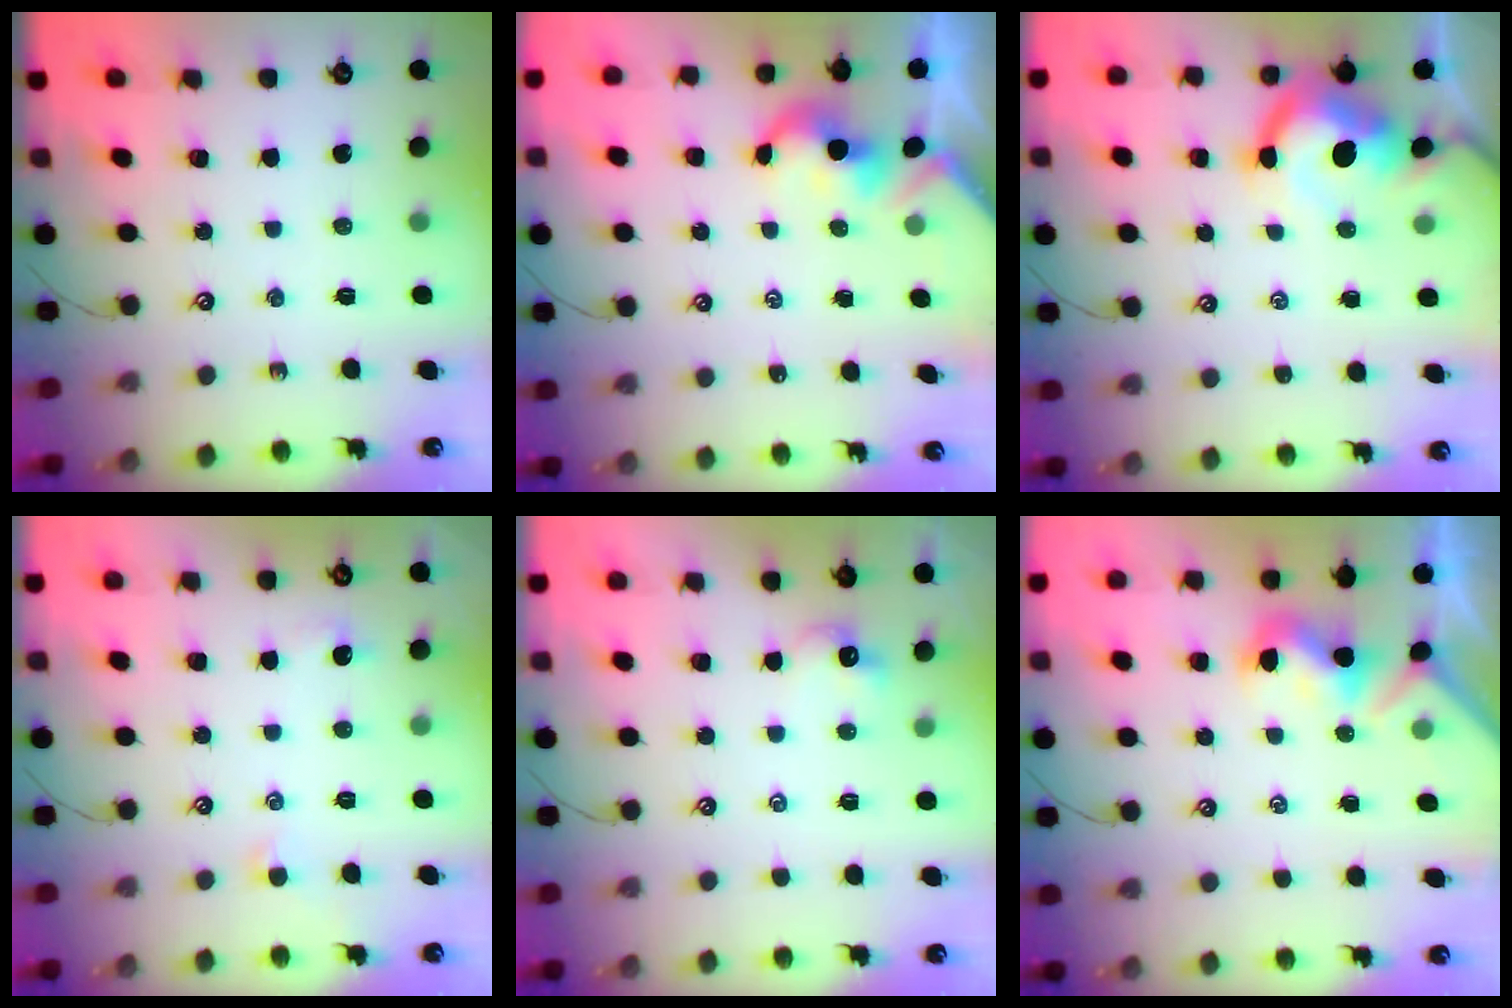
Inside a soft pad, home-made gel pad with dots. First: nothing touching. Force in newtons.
{"total": 1.9, "press": 1.9, "slide": 0.2}
{"total": 8.4, "press": 8.3, "slide": 1.1}
{"total": 0.7, "press": 0.3, "slide": 0.6}
{"total": 0.6, "press": 0.3, "slide": 0.5}
{"total": 0.8, "press": 0.5, "slide": 0.6}